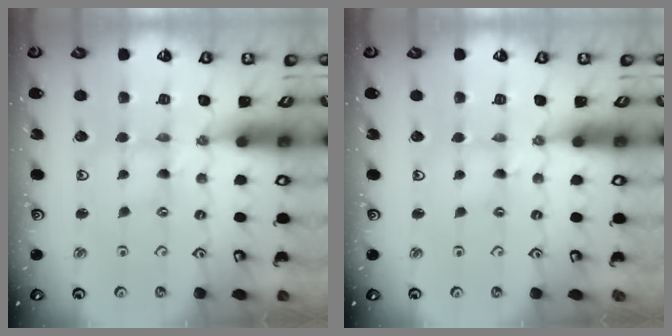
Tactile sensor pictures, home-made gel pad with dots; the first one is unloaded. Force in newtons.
{"total": 2.3, "press": 2.3, "slide": 0.3}